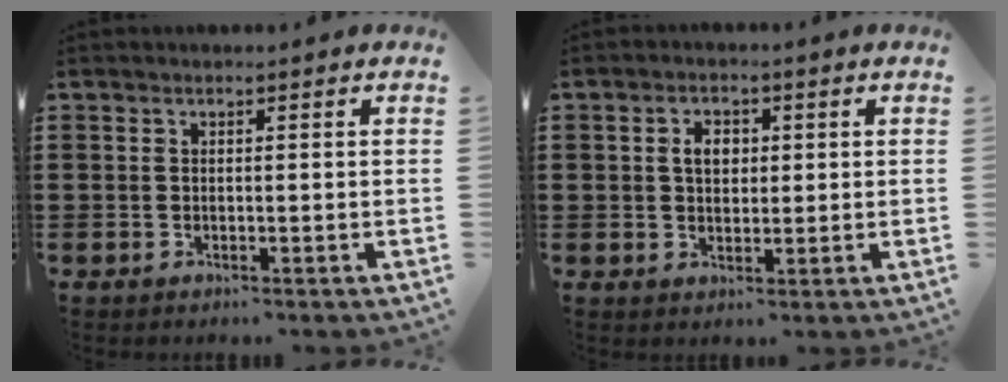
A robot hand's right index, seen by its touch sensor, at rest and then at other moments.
{"total": 3.3, "force": [0.5, 2.3, 2.3], "torque": [-0.051, 0.011, 0.007]}